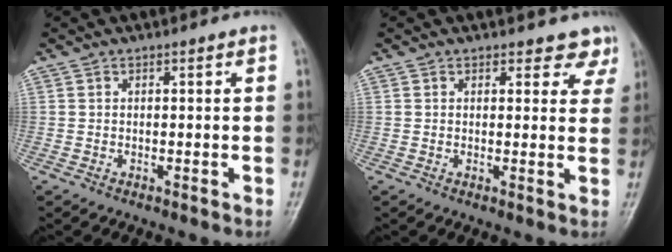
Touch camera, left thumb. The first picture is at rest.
{"total": 4.4, "force": [3.6, 2.3, 0.8], "torque": [0.025, -0.021, 0.027]}